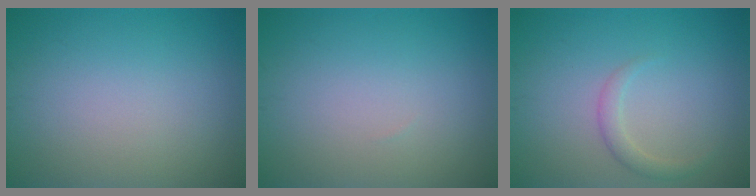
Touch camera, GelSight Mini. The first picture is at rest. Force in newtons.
{"total": 0.0}
{"total": 1.5, "press": 1.5, "slide": 0.0}